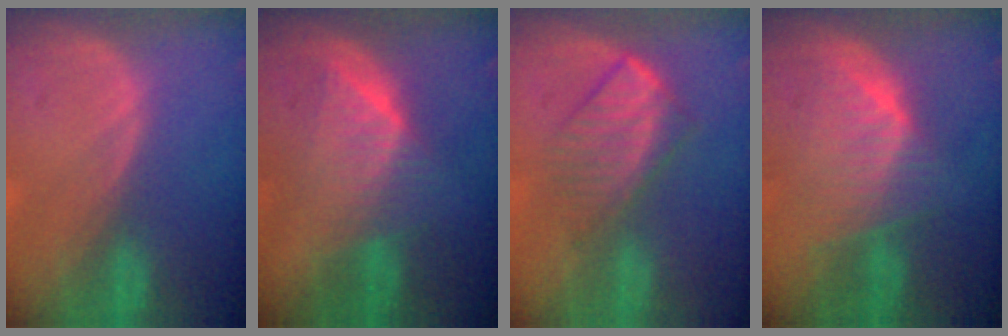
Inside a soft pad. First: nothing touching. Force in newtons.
{"total": 6.5, "press": 6.4, "slide": 1.1}
{"total": 6.9, "press": 6.0, "slide": 3.5}
{"total": 6.7, "press": 6.3, "slide": 2.2}